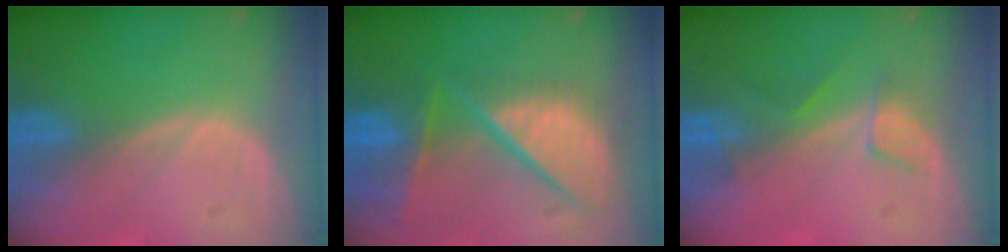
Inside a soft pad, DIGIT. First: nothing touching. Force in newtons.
{"total": 12.1, "press": 10.0, "slide": 6.8}
{"total": 3.6, "press": 3.3, "slide": 1.4}